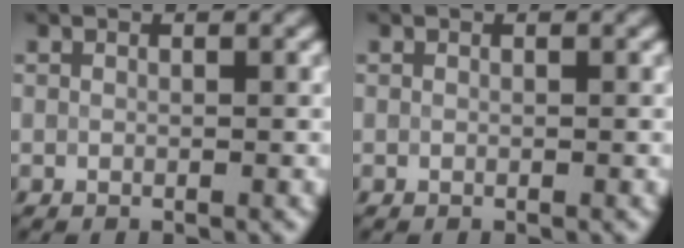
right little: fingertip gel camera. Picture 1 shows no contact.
{"total": 0.0}